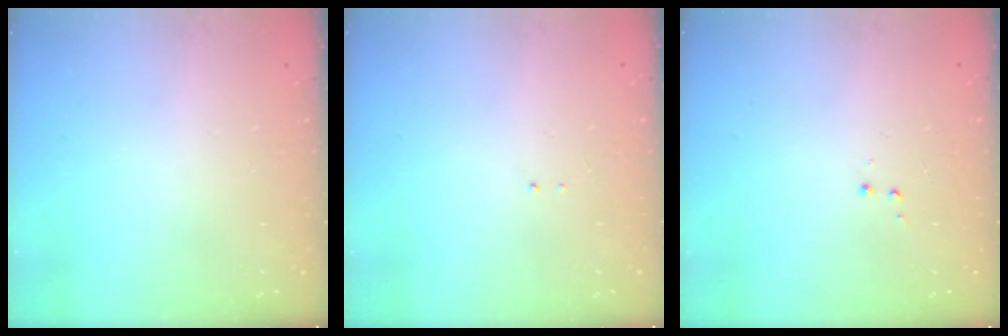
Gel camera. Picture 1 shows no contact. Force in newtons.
{"total": 0.6, "press": 0.6, "slide": 0.1}
{"total": 3.6, "press": 3.6, "slide": 0.5}